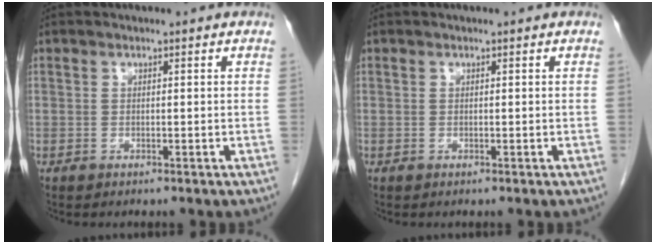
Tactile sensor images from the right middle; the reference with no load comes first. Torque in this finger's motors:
{"motor_torque": [0.00, 0.00, 0.00, 0.00]}